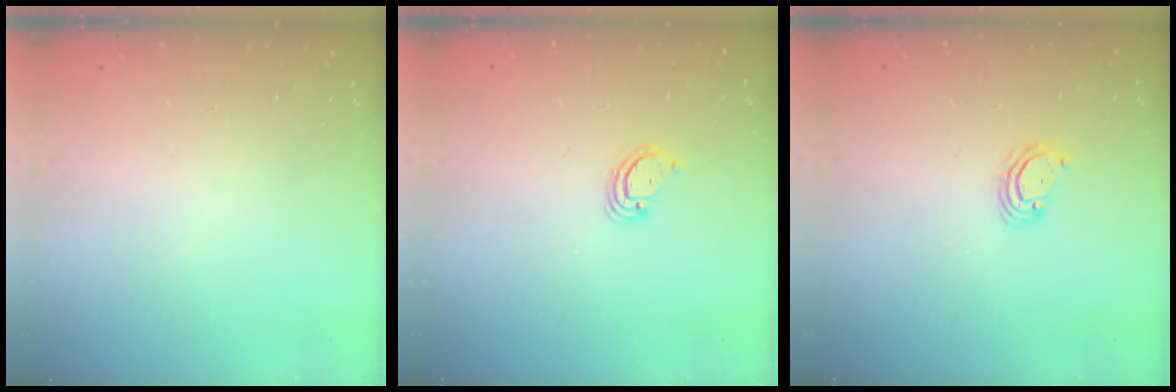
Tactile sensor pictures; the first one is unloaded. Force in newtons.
{"total": 3.2, "press": 3.2, "slide": 0.4}
{"total": 3.8, "press": 3.8, "slide": 0.4}